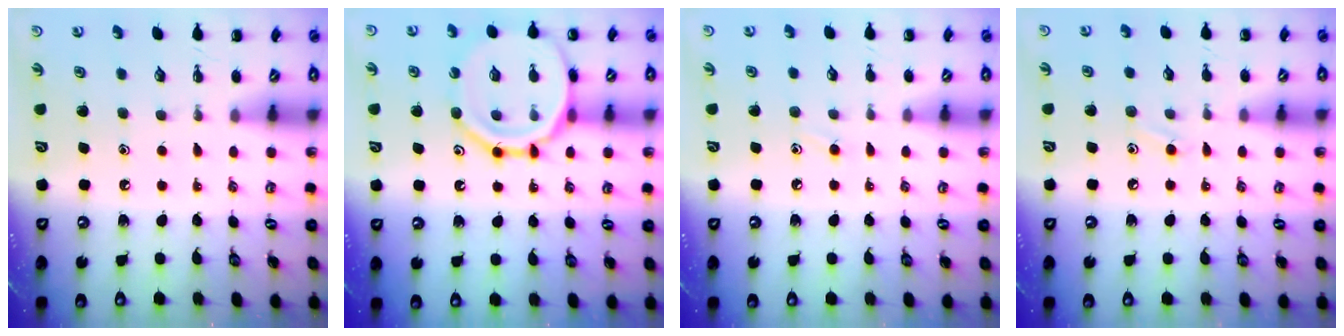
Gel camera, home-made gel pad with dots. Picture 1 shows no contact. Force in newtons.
{"total": 17.0, "press": 16.9, "slide": 2.1}
{"total": 7.6, "press": 7.2, "slide": 2.6}
{"total": 7.7, "press": 7.2, "slide": 2.7}